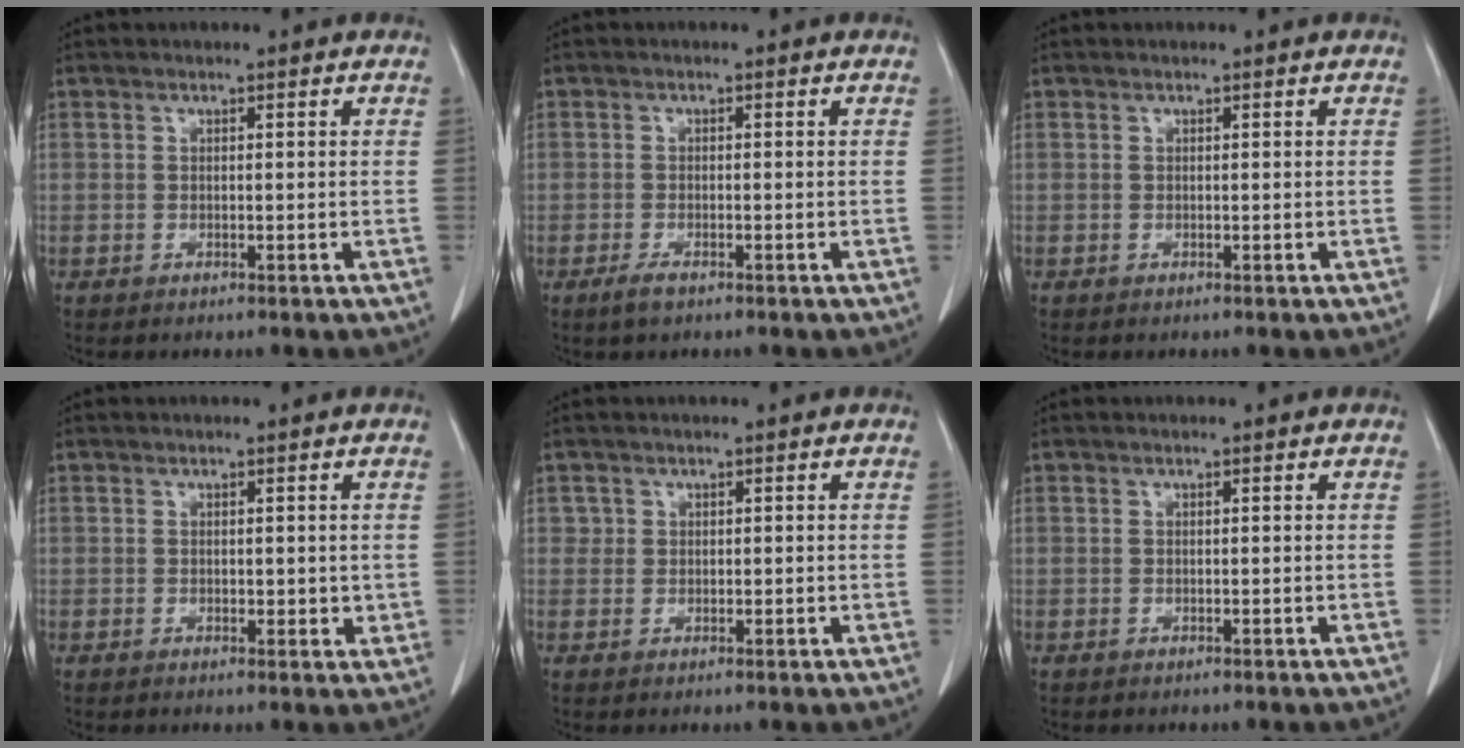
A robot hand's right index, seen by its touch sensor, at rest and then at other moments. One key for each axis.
{"total": 1.9, "fx": -1.3, "fy": 0.7, "fz": 1.2, "tx": -0.027, "ty": -0.001, "tz": -0.021}
{"total": 0.0}
{"total": 2.2, "fx": 0.4, "fy": 1.3, "fz": 1.7, "tx": -0.020, "ty": -0.006, "tz": 0.007}
{"total": 1.7, "fx": 0.7, "fy": 1.6, "fz": 0.1, "tx": 0.014, "ty": -0.002, "tz": 0.005}
{"total": 0.0}